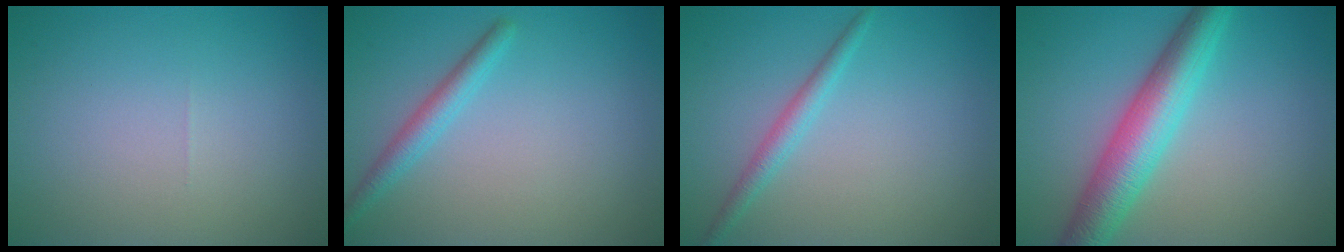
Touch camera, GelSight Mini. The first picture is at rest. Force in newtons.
{"total": 2.1, "press": 2.1, "slide": 0.2}
{"total": 1.8, "press": 1.8, "slide": 0.0}
{"total": 6.3, "press": 6.3, "slide": 0.0}